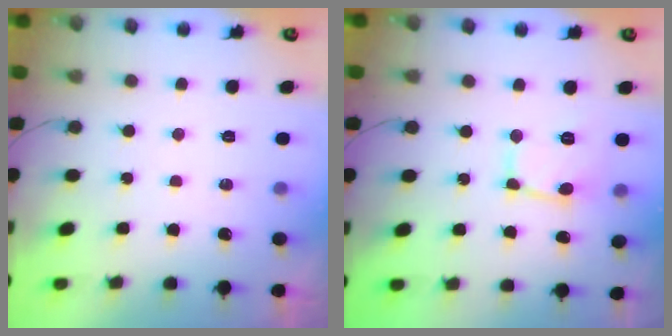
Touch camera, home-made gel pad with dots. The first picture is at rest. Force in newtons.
{"total": 4.7, "press": 4.7, "slide": 0.7}